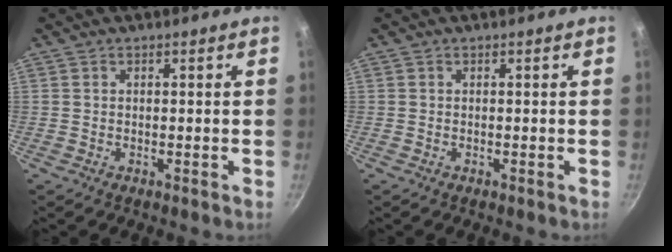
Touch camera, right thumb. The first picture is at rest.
{"total": 0.0}